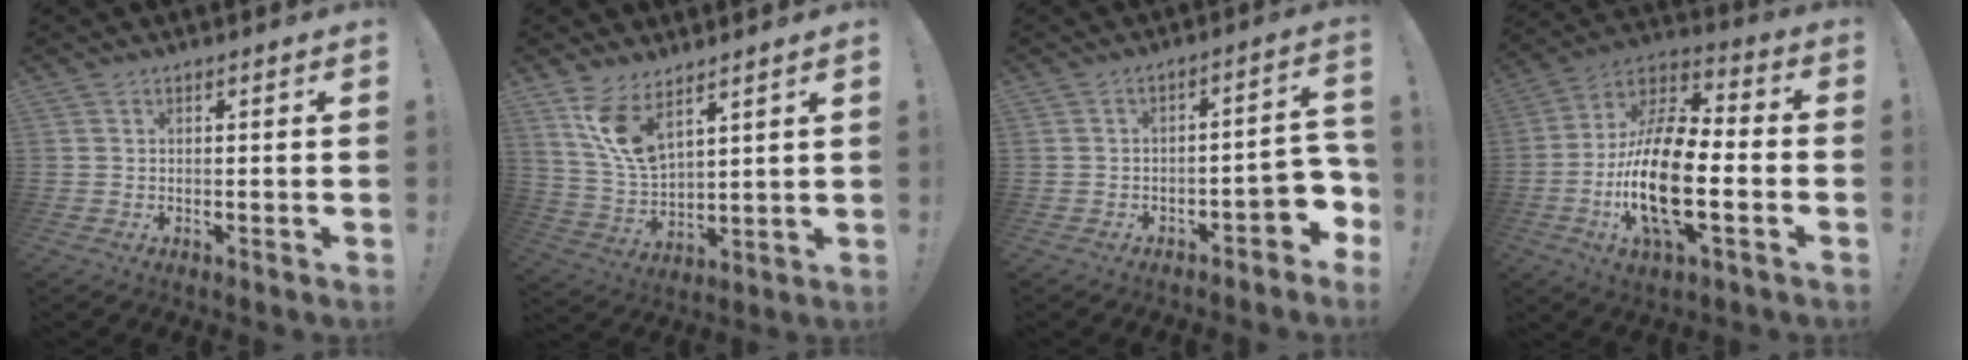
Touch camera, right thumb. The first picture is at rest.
{"total": 11.0, "force": [7.5, 4.4, 6.8], "torque": [-0.139, -0.041, 0.143]}
{"total": 6.3, "force": [-3.1, 2.8, 4.7], "torque": [-0.044, 0.011, -0.052]}
{"total": 22.5, "force": [-5.0, 9.6, 19.7], "torque": [-0.390, 0.017, -0.084]}